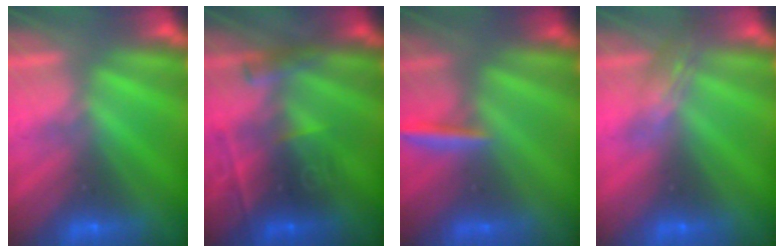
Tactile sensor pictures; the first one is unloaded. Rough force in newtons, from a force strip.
{"total": 2.9}
{"total": 2.8}
{"total": 2.4}